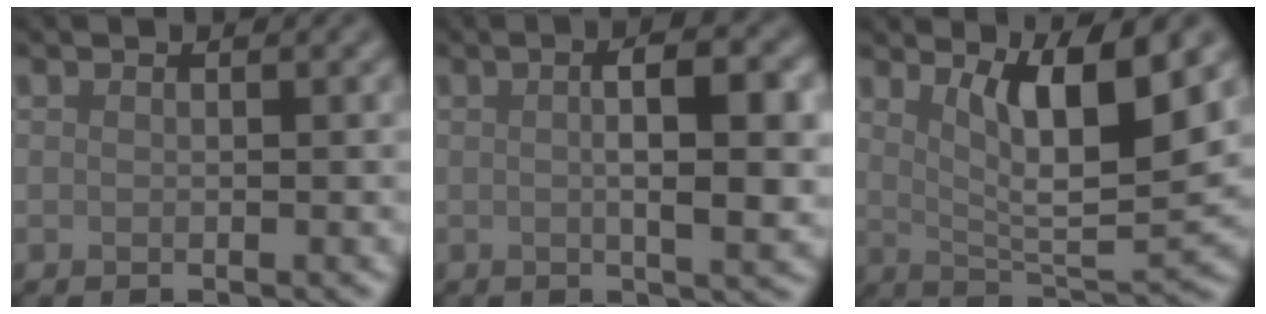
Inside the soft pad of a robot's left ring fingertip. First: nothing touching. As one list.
[{"total": 6.2, "force": [0.5, 1.6, 6.0], "torque": [-0.083, 0.001, 0.008]}, {"total": 7.3, "force": [2.9, 1.5, 6.6], "torque": [-0.110, -0.015, 0.055]}]